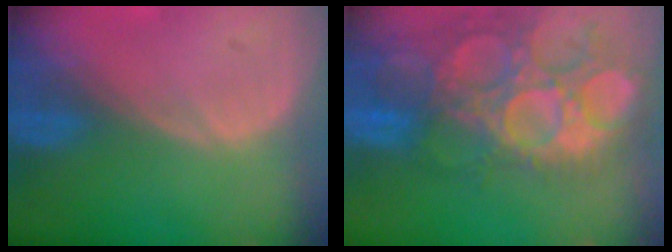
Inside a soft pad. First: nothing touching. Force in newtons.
{"total": 15.1, "press": 12.6, "slide": 8.4}